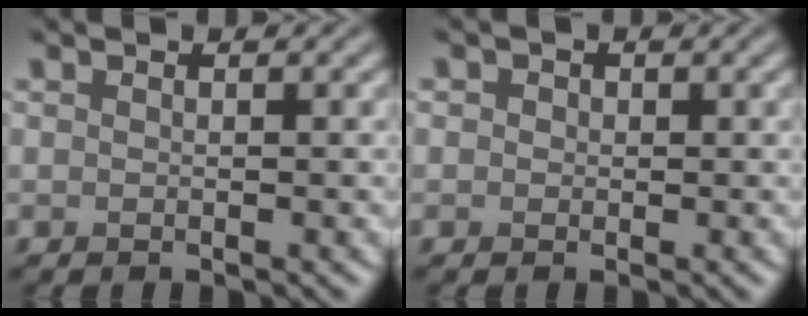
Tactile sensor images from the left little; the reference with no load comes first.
{"total": 1.0, "force": [0.3, 0.9, 0.3], "torque": [0.005, 0.002, -0.006]}